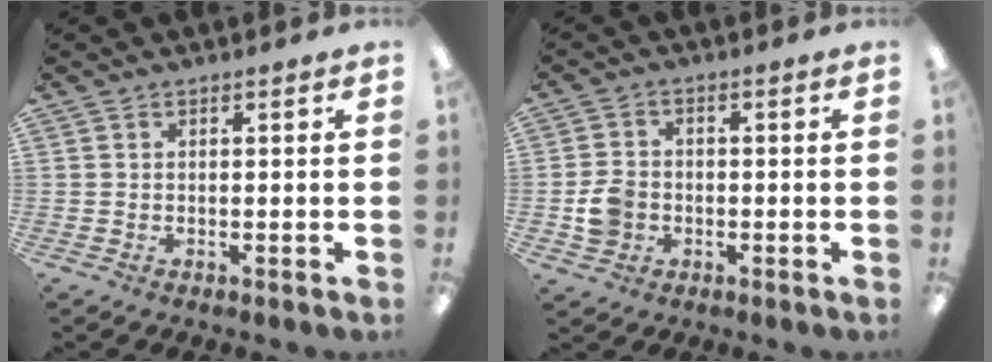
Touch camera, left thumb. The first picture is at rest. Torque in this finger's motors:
{"motor_torque": [-0.12, 0.16, 0.08, -0.08, 0.01]}